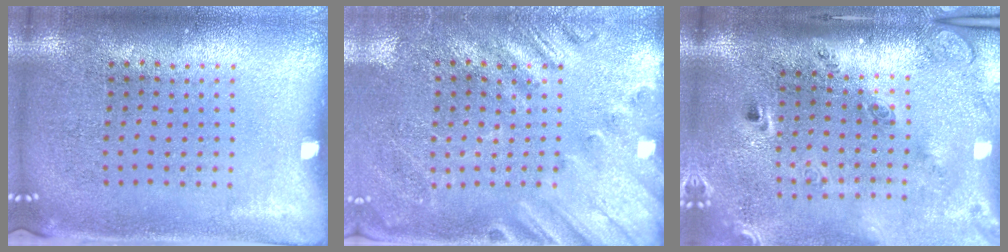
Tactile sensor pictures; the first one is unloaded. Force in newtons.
{"total": 2.2, "press": 1.8, "slide": 1.2}
{"total": 2.9, "press": 2.0, "slide": 2.1}